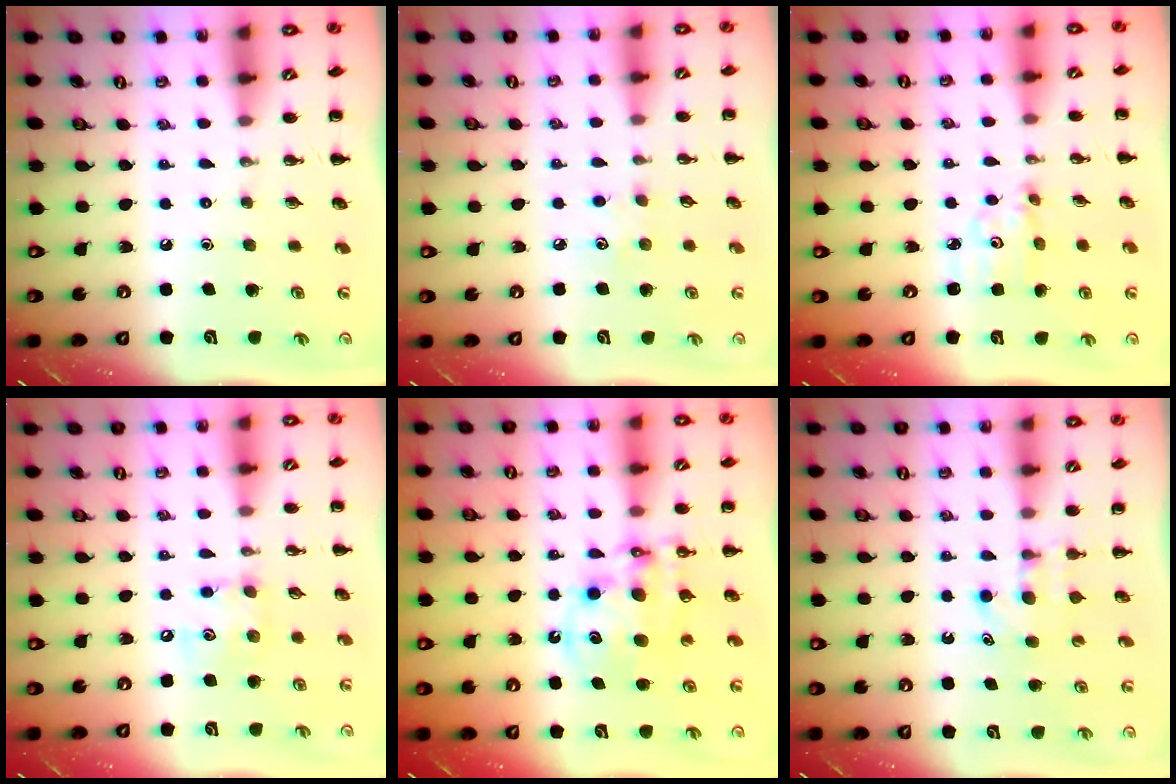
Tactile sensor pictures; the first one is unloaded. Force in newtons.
{"total": 4.3, "press": 4.2, "slide": 1.0}
{"total": 3.2, "press": 3.2, "slide": 0.1}
{"total": 7.6, "press": 7.6, "slide": 0.6}
{"total": 10.9, "press": 10.6, "slide": 2.7}
{"total": 5.0, "press": 4.8, "slide": 1.4}